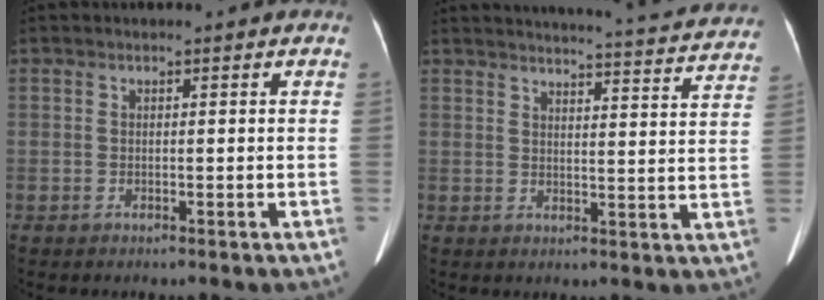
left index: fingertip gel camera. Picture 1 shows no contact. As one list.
[{"total": 23.3, "force": [22.5, 1.3, 6.1], "torque": [-0.080, -0.057, 0.256]}]